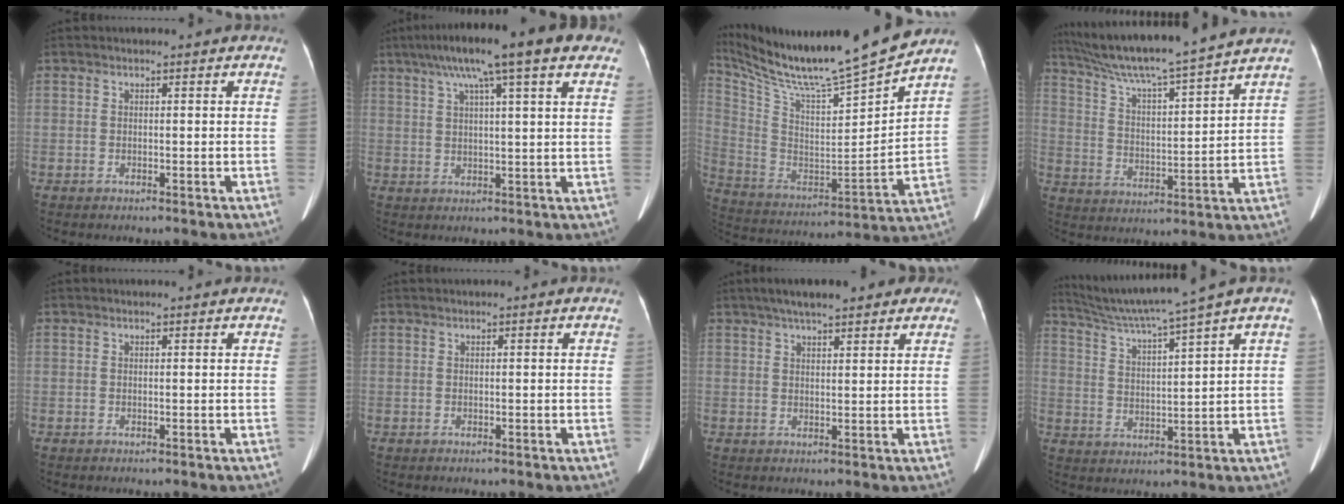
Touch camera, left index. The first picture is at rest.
{"total": 16.5, "force": [10.5, 1.5, 12.6], "torque": [-0.205, 0.054, 0.147]}
{"total": 23.0, "force": [20.6, 0.2, 10.1], "torque": [-0.209, -0.057, 0.341]}
{"total": 17.0, "force": [14.9, -1.6, 8.0], "torque": [-0.146, -0.004, 0.239]}
{"total": 0.0}
{"total": 0.0}
{"total": 8.4, "force": [6.1, 2.7, 5.1], "torque": [-0.065, 0.031, 0.084]}
{"total": 10.7, "force": [8.5, -2.3, 6.2], "torque": [-0.111, 0.007, 0.151]}